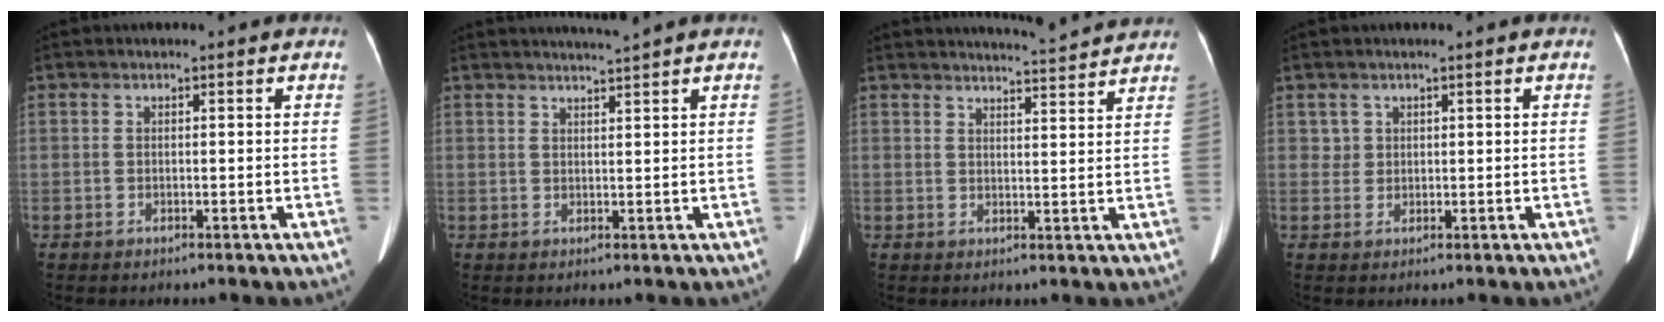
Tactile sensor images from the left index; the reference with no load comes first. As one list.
[{"total": 2.7, "force": [2.4, -1.2, 0.5], "torque": [-0.005, -0.001, 0.045]}, {"total": 7.0, "force": [6.8, -0.7, 1.2], "torque": [-0.027, 0.003, 0.085]}, {"total": 1.4, "force": [0.7, 1.2, -0.2], "torque": [0.011, 0.002, 0.009]}]